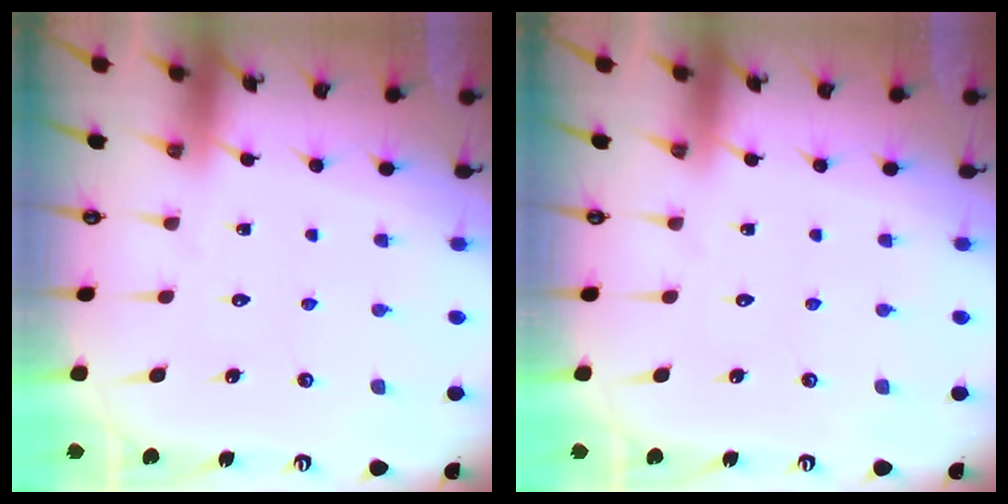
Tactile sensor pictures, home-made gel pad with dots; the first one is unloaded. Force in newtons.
{"total": 0.0}